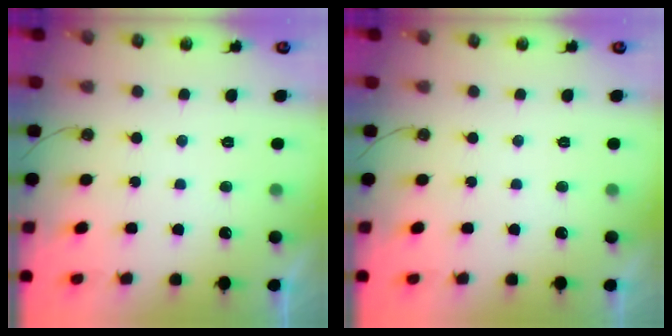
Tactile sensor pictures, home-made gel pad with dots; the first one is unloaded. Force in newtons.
{"total": 0.0}